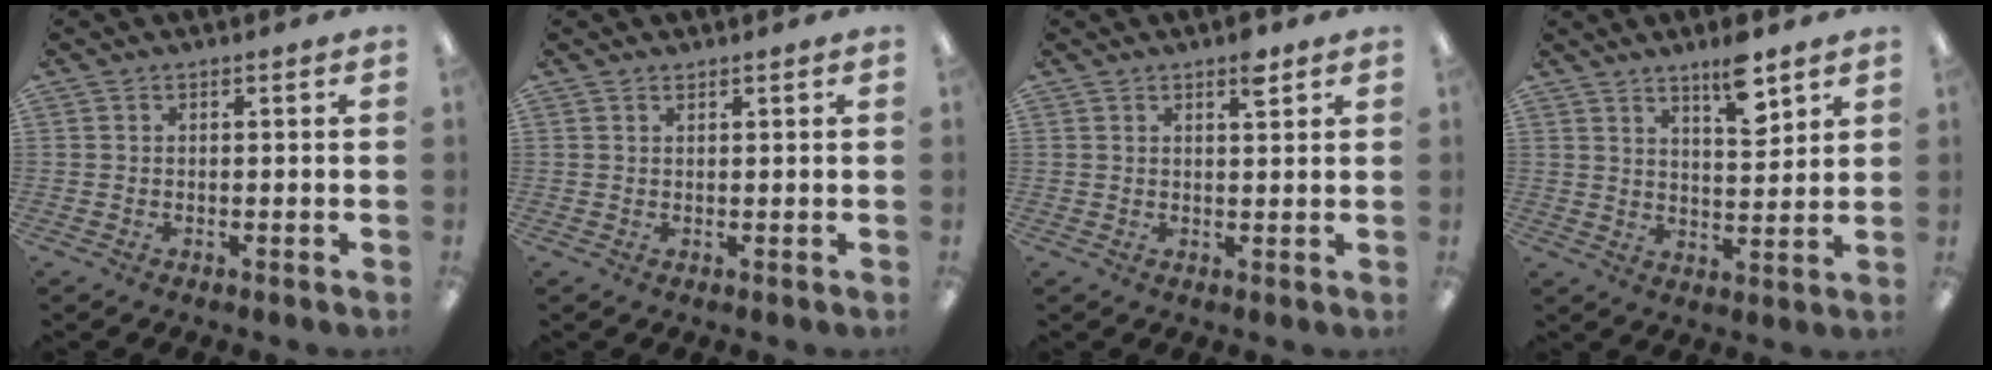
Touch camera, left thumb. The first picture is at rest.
{"total": 0.7, "force": [0.6, 0.2, 0.2], "torque": [-0.006, 0.001, 0.011]}
{"total": 3.6, "force": [2.5, 1.1, 2.4], "torque": [-0.030, -0.009, 0.038]}
{"total": 8.4, "force": [6.4, 2.3, 5.0], "torque": [-0.065, -0.043, 0.105]}